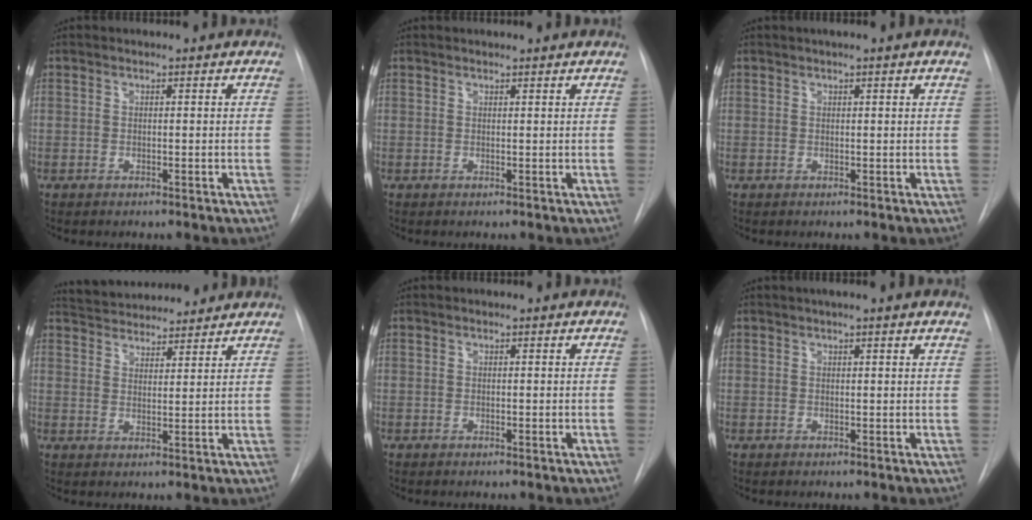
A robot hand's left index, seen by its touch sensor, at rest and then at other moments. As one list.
[{"total": 1.4, "force": [1.4, -0.3, 0.2], "torque": [-0.008, 0.006, 0.022]}, {"total": 1.6, "force": [1.0, -0.3, 1.2], "torque": [-0.022, 0.009, 0.016]}, {"total": 11.9, "force": [11.3, 2.6, 2.9], "torque": [-0.042, 0.026, 0.170]}, {"total": 0.0}, {"total": 3.3, "force": [2.6, -0.4, 2.0], "torque": [-0.025, 0.018, 0.034]}]